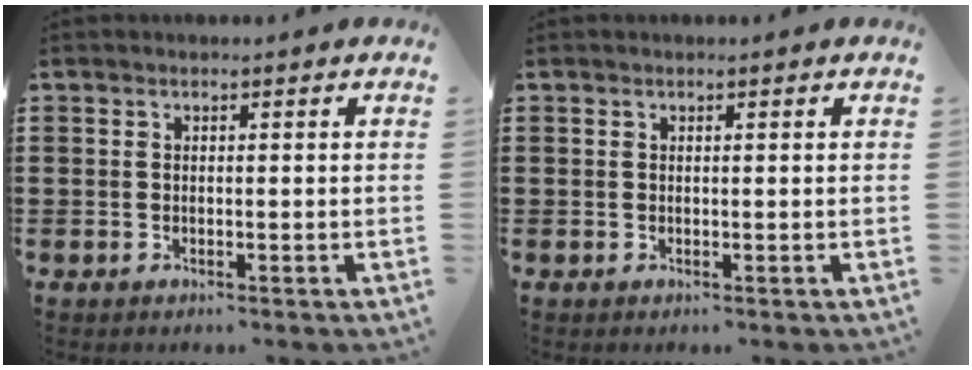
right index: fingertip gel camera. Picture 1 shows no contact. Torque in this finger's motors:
{"motor_torque": [-0.27, 0.09, 0.00, 0.02]}